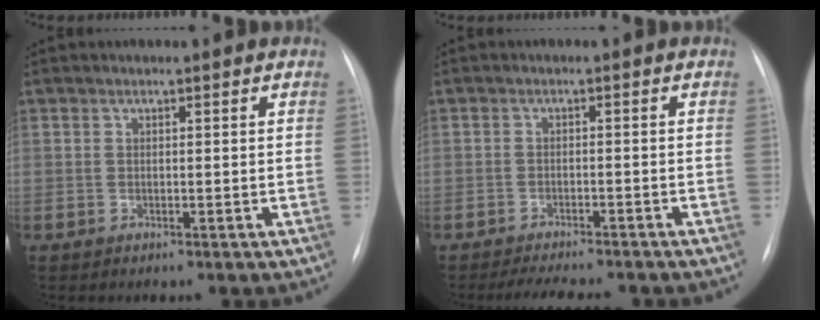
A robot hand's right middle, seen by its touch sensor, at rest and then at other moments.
{"total": 7.5, "force": [-6.6, 1.7, 3.2], "torque": [-0.044, -0.005, -0.091]}